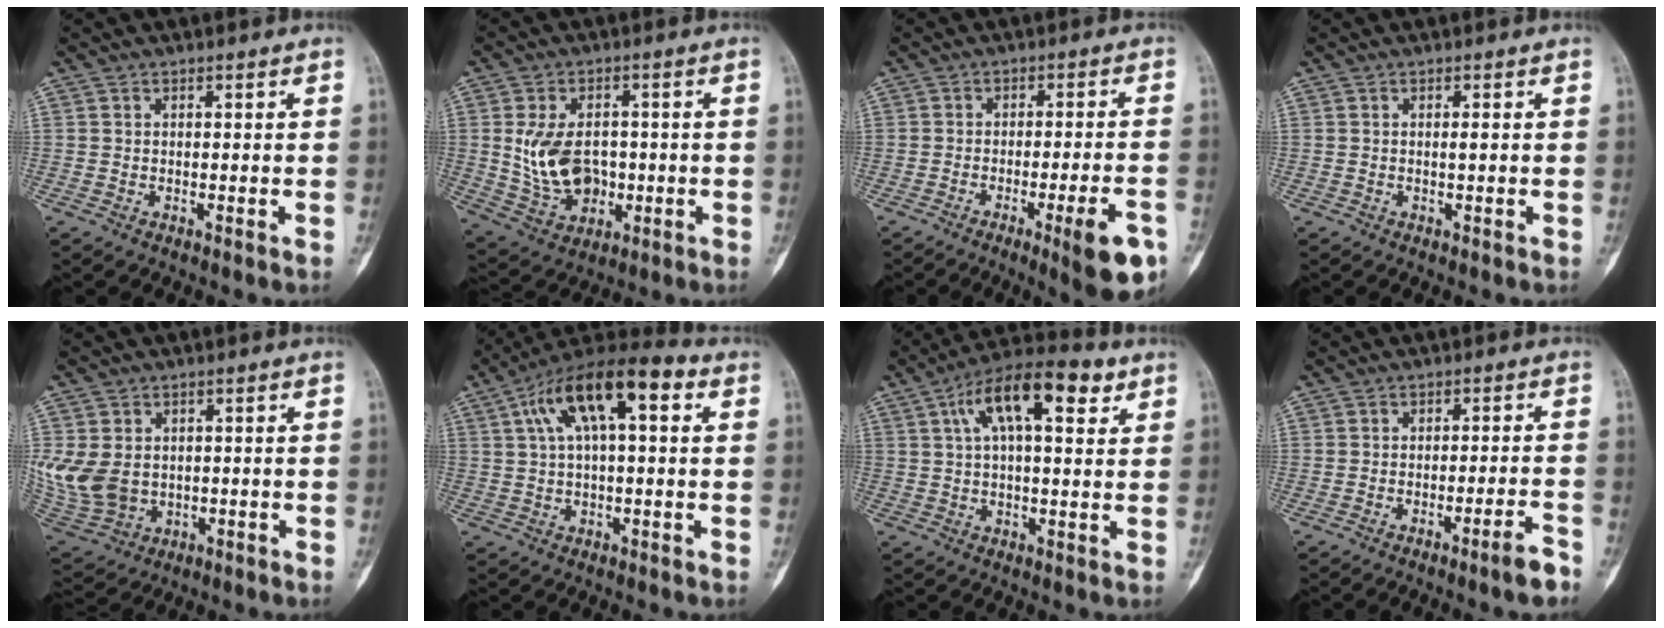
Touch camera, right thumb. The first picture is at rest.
{"total": 11.6, "force": [-0.1, 8.1, 8.2], "torque": [-0.128, 0.001, 0.014]}
{"total": 10.5, "force": [-5.1, 1.8, 9.0], "torque": [-0.111, 0.015, -0.064]}
{"total": 0.7, "force": [0.0, 0.1, 0.7], "torque": [-0.010, 0.000, -0.001]}
{"total": 12.8, "force": [-0.2, 10.1, 7.9], "torque": [-0.175, -0.001, 0.022]}
{"total": 15.5, "force": [4.9, 6.1, 13.4], "torque": [-0.220, 0.037, 0.074]}
{"total": 14.4, "force": [5.9, 5.7, 11.8], "torque": [-0.178, 0.020, 0.088]}
{"total": 4.4, "force": [-3.1, 0.1, 3.1], "torque": [-0.046, 0.022, -0.046]}